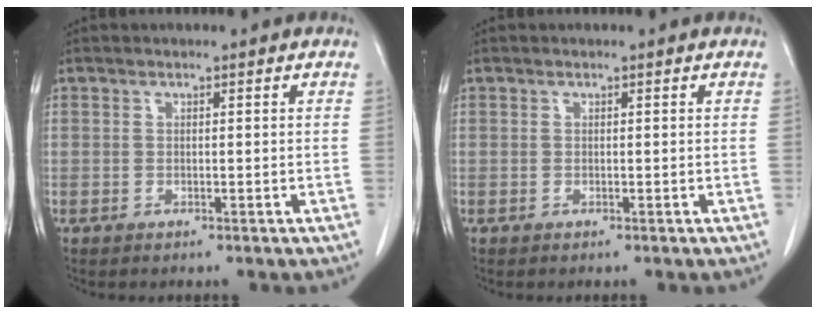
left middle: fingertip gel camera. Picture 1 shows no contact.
{"total": 0.0}